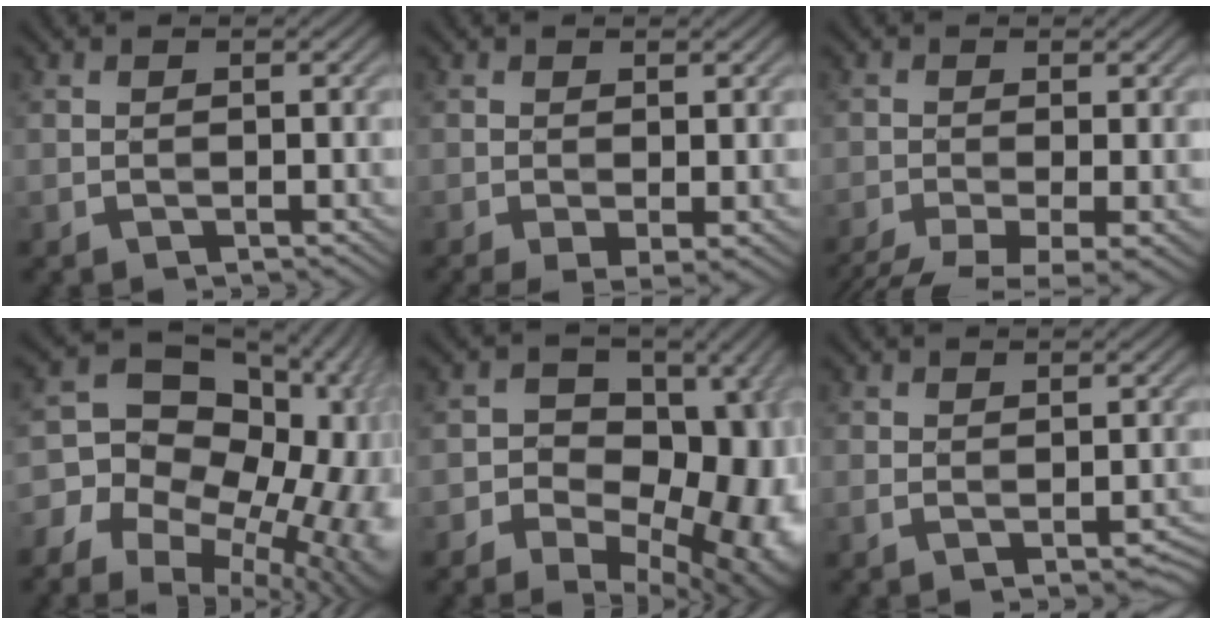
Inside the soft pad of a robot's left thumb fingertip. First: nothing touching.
{"total": 2.6, "force": [-0.7, 0.5, 2.5], "torque": [-0.054, -0.007, -0.012]}
{"total": 6.6, "force": [-4.2, 1.7, 4.8], "torque": [-0.087, -0.019, -0.067]}
{"total": 21.5, "force": [-7.2, 16.9, 11.3], "torque": [-0.188, -0.027, -0.098]}
{"total": 19.2, "force": [-7.1, 13.3, 11.8], "torque": [-0.126, -0.006, -0.095]}
{"total": 1.6, "force": [-0.8, 0.2, 1.3], "torque": [-0.022, 0.003, -0.013]}